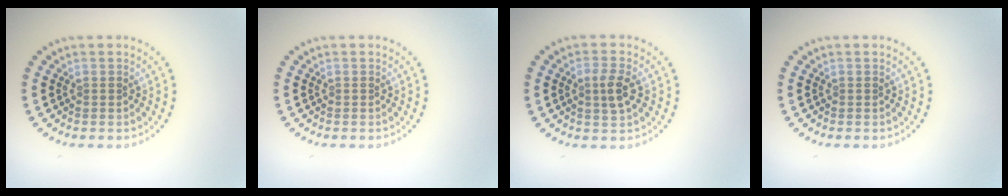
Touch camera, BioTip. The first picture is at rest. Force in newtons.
{"total": 0.0}
{"total": 2.3, "press": 2.2, "slide": 0.5}
{"total": 0.0}